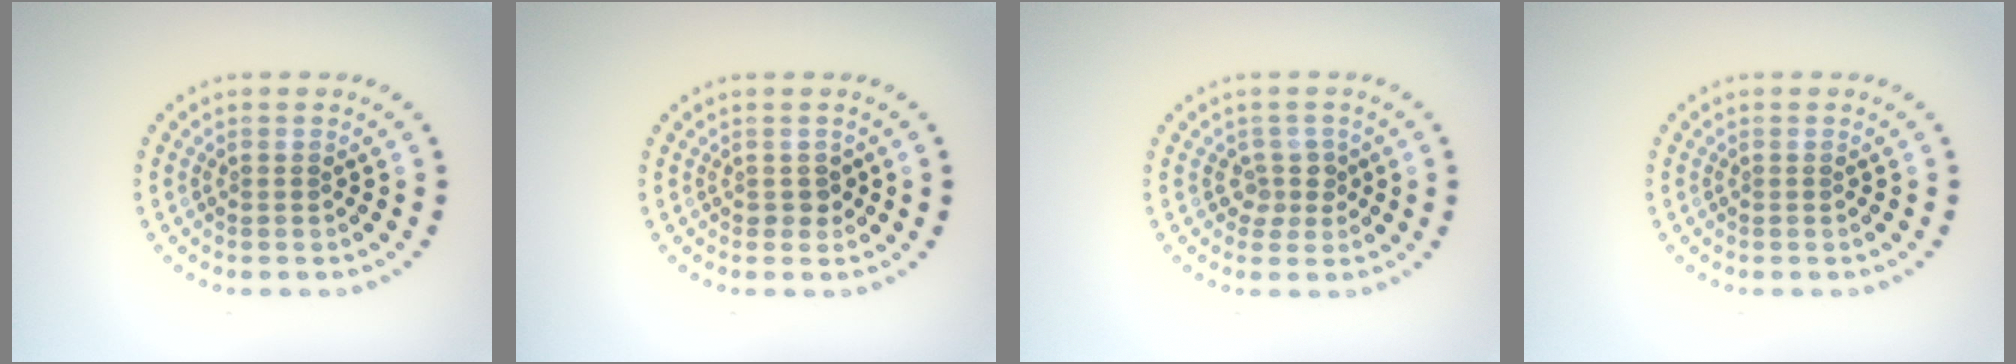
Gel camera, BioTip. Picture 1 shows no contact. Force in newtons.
{"total": 1.1, "press": 1.0, "slide": 0.4}
{"total": 1.9, "press": 1.4, "slide": 1.3}
{"total": 0.0}